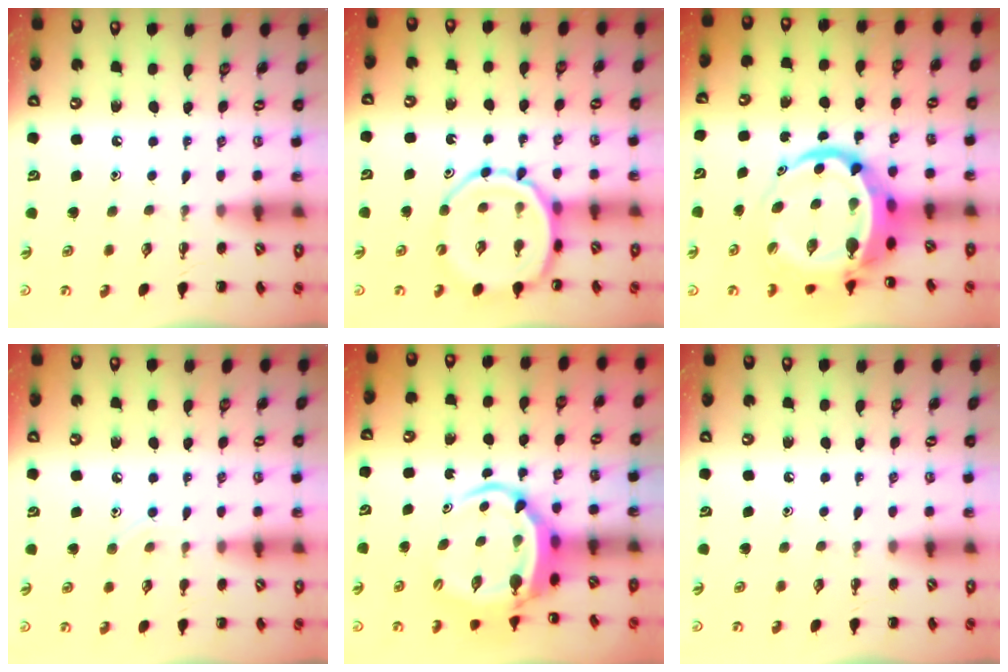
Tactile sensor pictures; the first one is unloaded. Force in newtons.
{"total": 10.3, "press": 10.0, "slide": 2.7}
{"total": 10.7, "press": 10.3, "slide": 2.7}
{"total": 5.1, "press": 4.8, "slide": 1.8}
{"total": 5.9, "press": 5.8, "slide": 1.1}
{"total": 0.0}